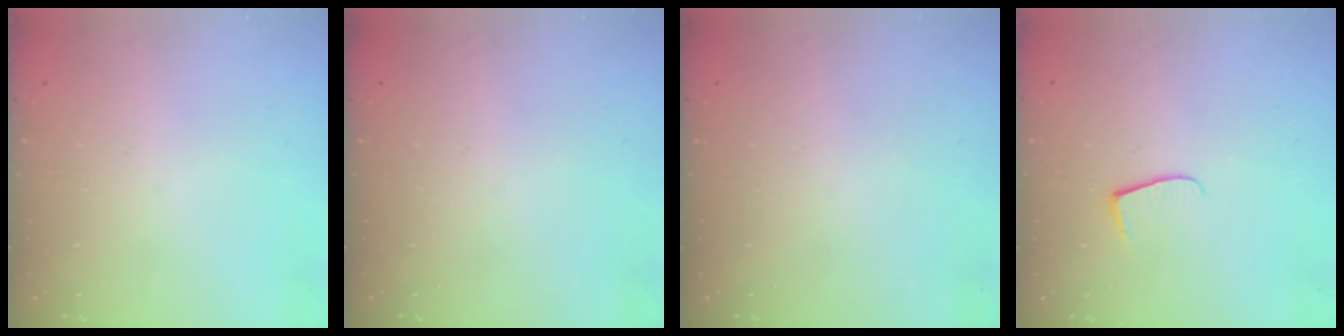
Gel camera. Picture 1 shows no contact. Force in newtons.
{"total": 0.0}
{"total": 0.0}
{"total": 6.2, "press": 6.1, "slide": 0.6}